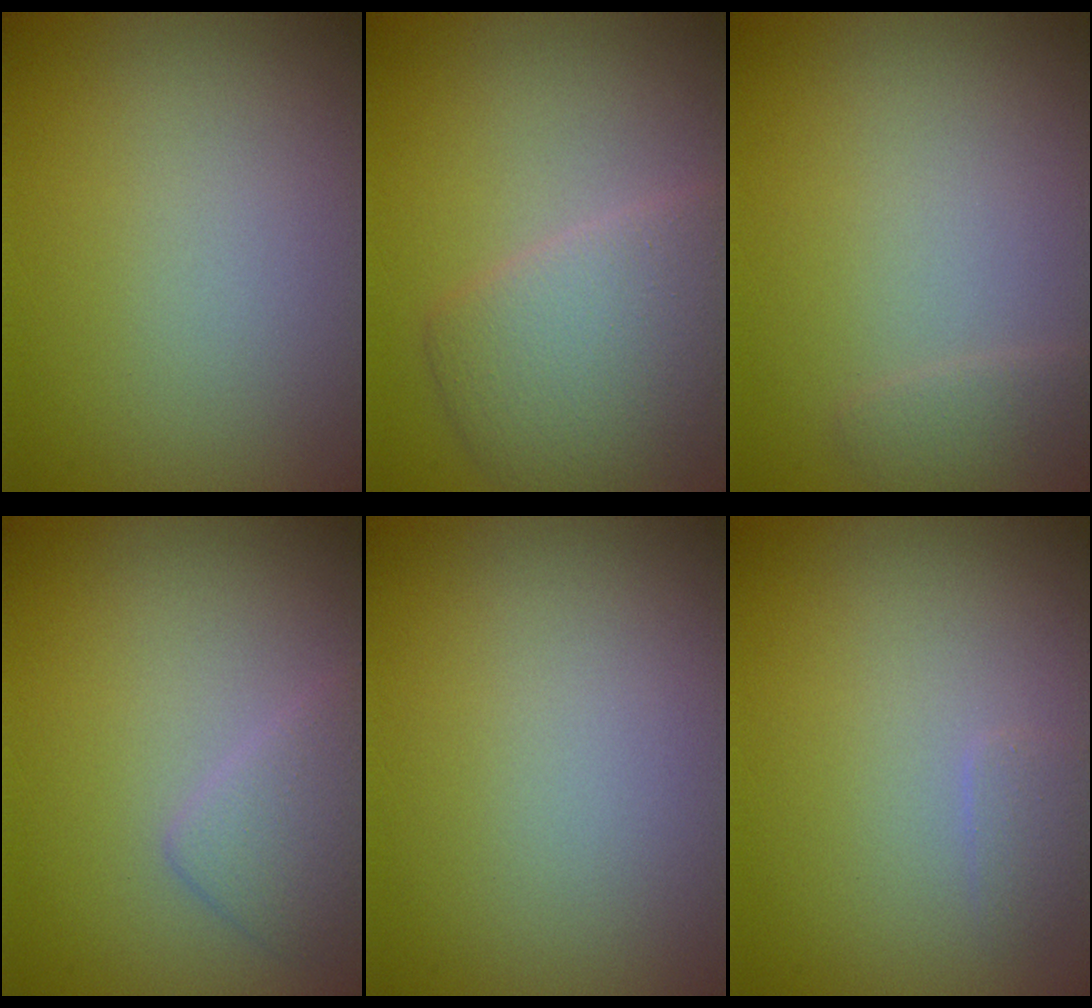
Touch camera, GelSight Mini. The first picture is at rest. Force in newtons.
{"total": 5.0, "press": 5.0, "slide": 0.3}
{"total": 1.0, "press": 1.0, "slide": 0.2}
{"total": 2.2, "press": 2.2, "slide": 0.1}
{"total": 0.0}
{"total": 0.9, "press": 0.9, "slide": 0.0}